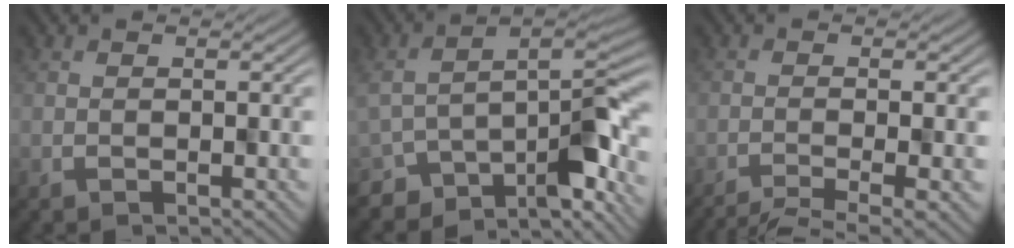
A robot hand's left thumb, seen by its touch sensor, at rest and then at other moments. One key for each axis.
{"total": 8.9, "fx": -5.6, "fy": 3.8, "fz": 5.8, "tx": -0.077, "ty": -0.005, "tz": -0.093}
{"total": 6.4, "fx": -4.9, "fy": 0.8, "fz": 4.1, "tx": -0.061, "ty": -0.003, "tz": -0.067}